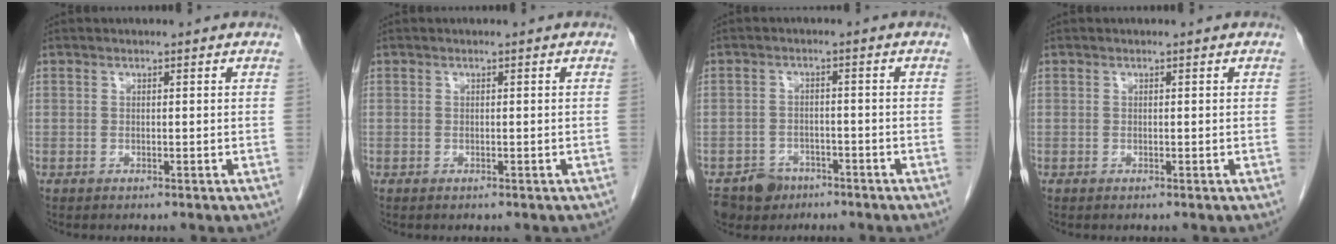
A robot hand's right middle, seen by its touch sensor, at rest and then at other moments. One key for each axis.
{"total": 1.2, "fx": -1.0, "fy": 0.5, "fz": 0.5, "tx": -0.009, "ty": -0.002, "tz": -0.009}
{"total": 5.0, "fx": -3.6, "fy": 3.4, "fz": 0.8, "tx": -0.011, "ty": 0.003, "tz": -0.057}
{"total": 0.0}